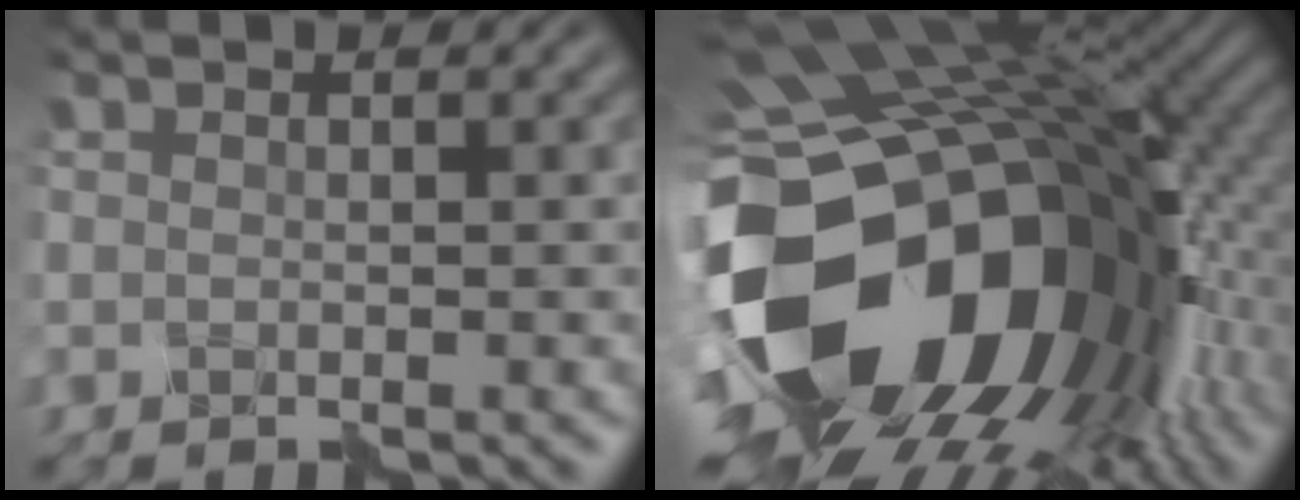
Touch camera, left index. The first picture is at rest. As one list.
[{"total": 20.8, "force": [-3.9, 14.3, 14.6], "torque": [-0.311, -0.049, -0.041]}]